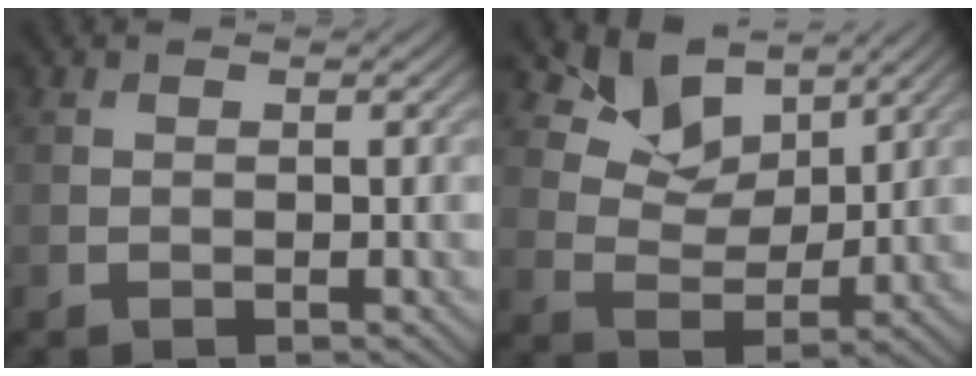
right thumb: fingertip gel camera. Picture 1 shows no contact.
{"total": 7.4, "force": [5.2, 4.2, 3.3], "torque": [-0.067, -0.007, 0.097]}